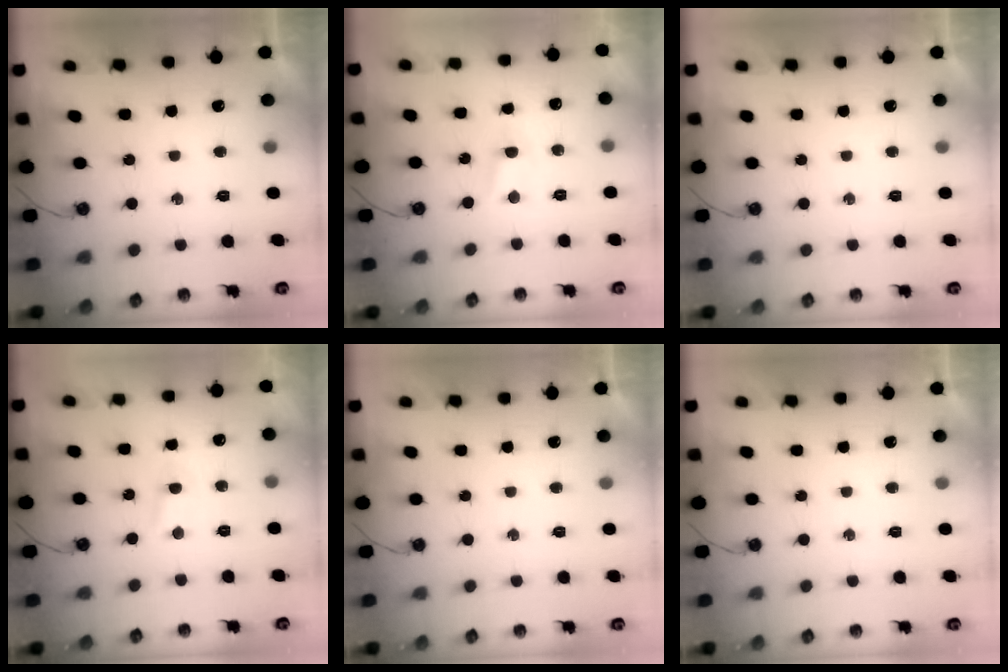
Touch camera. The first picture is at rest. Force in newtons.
{"total": 2.8, "press": 2.8, "slide": 0.4}
{"total": 0.0}
{"total": 2.8, "press": 2.7, "slide": 0.7}
{"total": 0.0}
{"total": 0.0}